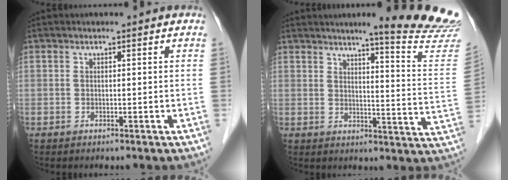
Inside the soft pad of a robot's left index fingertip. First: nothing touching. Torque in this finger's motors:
{"motor_torque": [0.32, -0.47, 0.32, 0.07]}